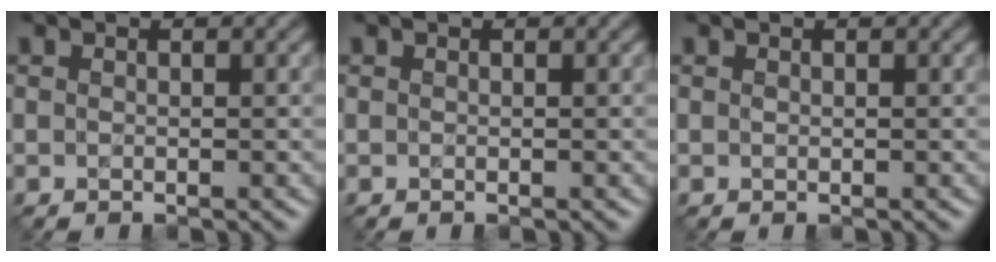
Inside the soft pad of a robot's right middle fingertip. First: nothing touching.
{"total": 0.0}
{"total": 0.0}